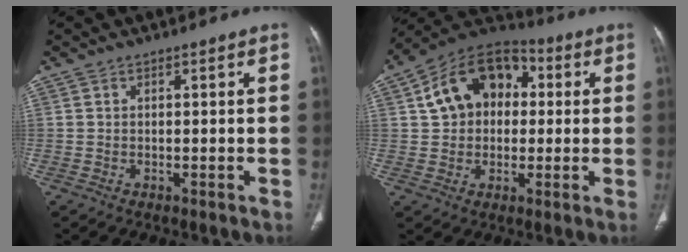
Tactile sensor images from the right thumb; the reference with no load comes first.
{"total": 15.2, "force": [2.8, 11.1, 10.0], "torque": [-0.131, 0.028, 0.036]}